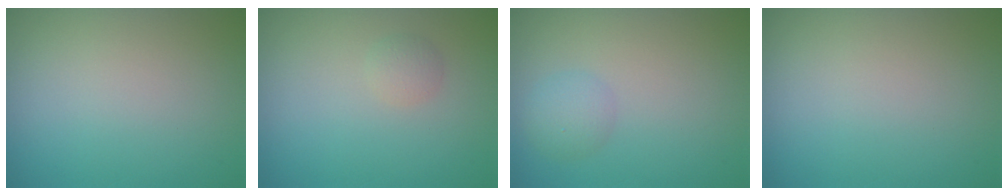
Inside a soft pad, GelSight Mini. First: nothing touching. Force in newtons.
{"total": 1.1, "press": 1.1, "slide": 0.0}
{"total": 1.9, "press": 1.9, "slide": 0.1}
{"total": 0.0}